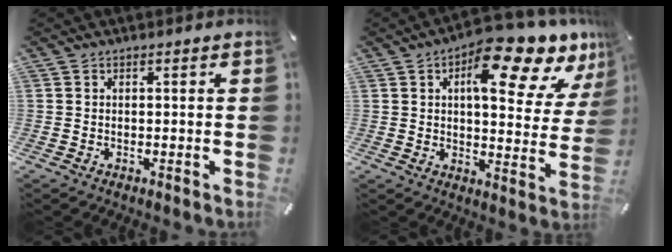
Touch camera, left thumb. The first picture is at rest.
{"total": 16.4, "force": [10.0, 6.2, 11.4], "torque": [-0.150, -0.064, 0.157]}